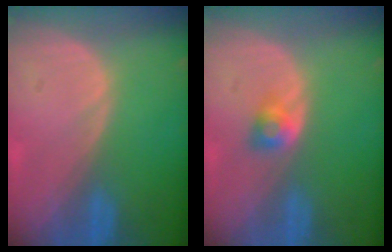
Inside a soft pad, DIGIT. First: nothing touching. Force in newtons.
{"total": 2.7, "press": 2.4, "slide": 1.1}